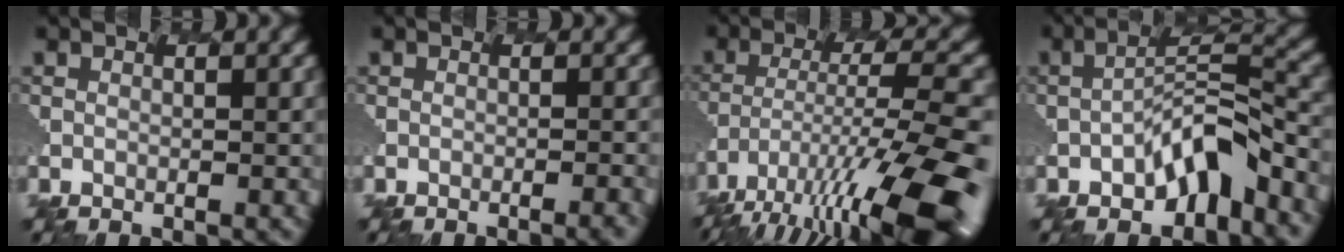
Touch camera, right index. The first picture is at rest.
{"total": 3.2, "force": [-2.3, 0.8, 2.2], "torque": [-0.018, 0.007, -0.018]}
{"total": 14.0, "force": [-8.5, 3.0, 10.7], "torque": [-0.211, -0.001, -0.131]}
{"total": 5.8, "force": [-3.0, 1.9, 4.6], "torque": [-0.090, 0.005, -0.050]}